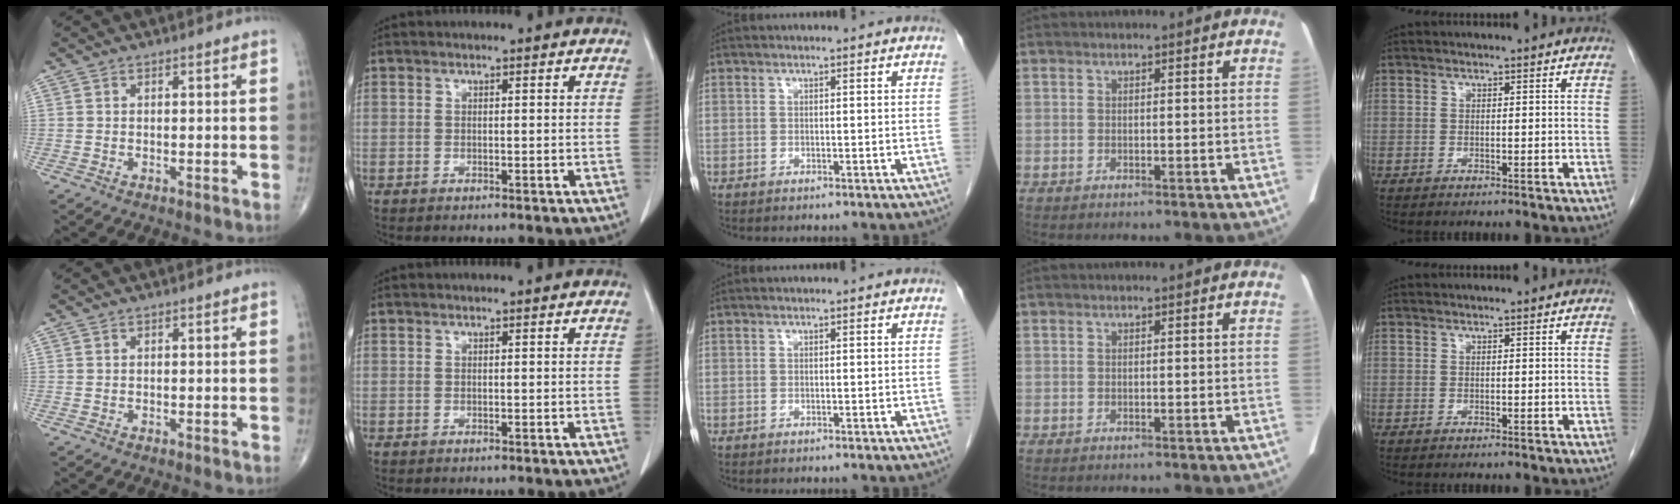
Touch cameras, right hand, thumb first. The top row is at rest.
{}